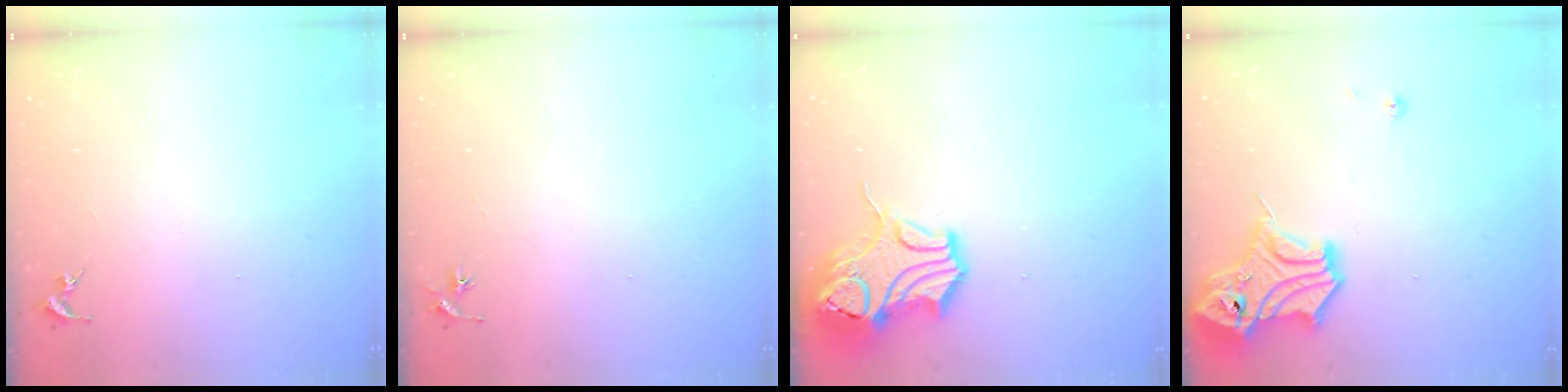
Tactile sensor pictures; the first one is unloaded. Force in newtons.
{"total": 2.9, "press": 2.9, "slide": 0.3}
{"total": 15.2, "press": 15.0, "slide": 2.4}
{"total": 15.5, "press": 15.4, "slide": 1.8}